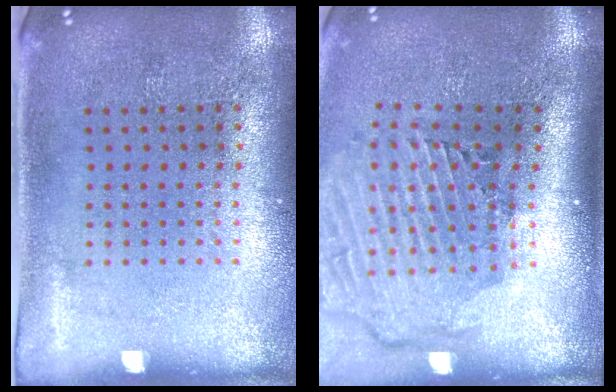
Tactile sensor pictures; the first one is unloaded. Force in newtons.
{"total": 2.9, "press": 2.1, "slide": 2.0}